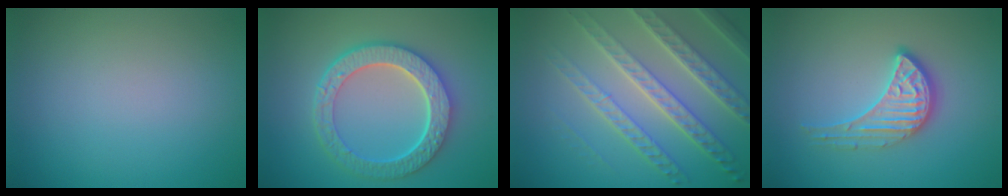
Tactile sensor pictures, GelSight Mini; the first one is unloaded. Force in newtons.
{"total": 6.6, "press": 5.2, "slide": 4.1}
{"total": 7.9, "press": 5.4, "slide": 5.7}
{"total": 3.2, "press": 2.9, "slide": 1.2}